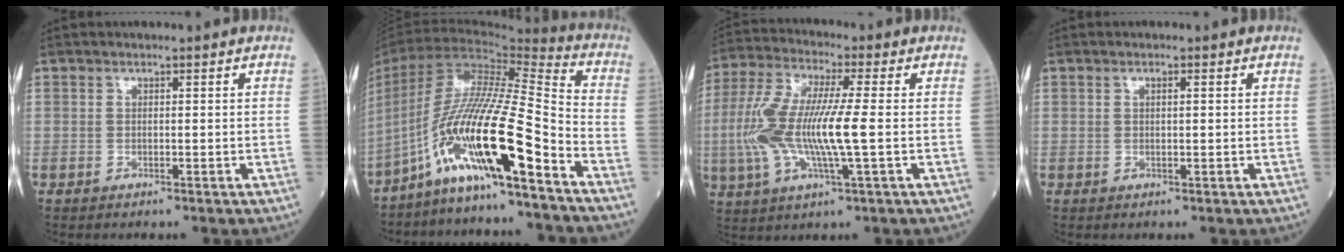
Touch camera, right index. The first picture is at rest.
{"total": 20.6, "force": [-11.8, 1.3, 16.9], "torque": [-0.350, -0.013, -0.218]}
{"total": 13.3, "force": [-1.2, 1.9, 13.1], "torque": [-0.292, 0.001, -0.027]}
{"total": 0.9, "force": [0.3, 0.3, 0.8], "torque": [-0.022, 0.002, 0.006]}